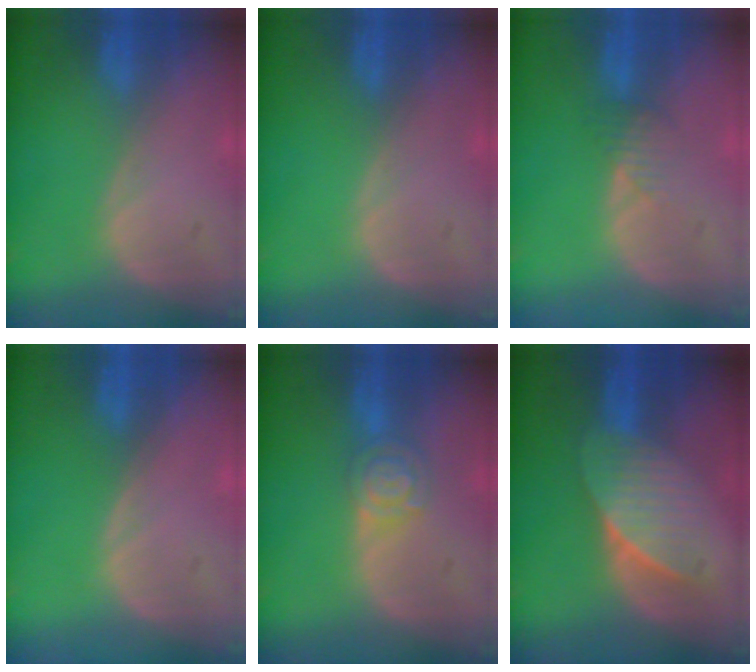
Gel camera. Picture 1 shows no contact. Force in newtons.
{"total": 0.0}
{"total": 2.1, "press": 2.1, "slide": 0.2}
{"total": 0.0}
{"total": 5.1, "press": 4.4, "slide": 2.5}
{"total": 7.5, "press": 6.6, "slide": 3.5}